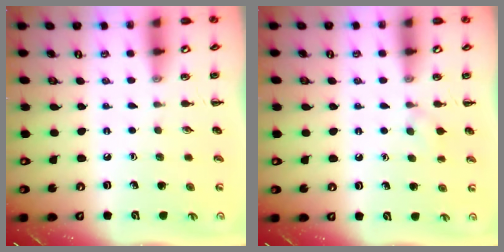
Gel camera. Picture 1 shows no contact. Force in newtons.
{"total": 5.1, "press": 4.7, "slide": 1.9}